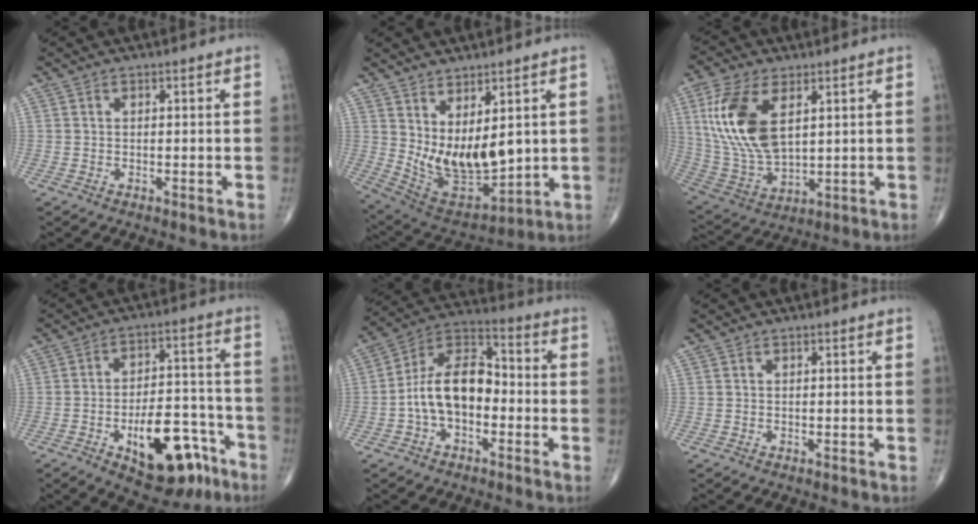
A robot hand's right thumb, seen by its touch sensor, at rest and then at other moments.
{"total": 14.0, "force": [2.6, 6.8, 12.0], "torque": [-0.187, -0.038, 0.078]}
{"total": 16.6, "force": [5.1, 8.7, 13.2], "torque": [-0.269, -0.018, 0.109]}
{"total": 17.2, "force": [-8.2, 8.3, 12.7], "torque": [-0.152, 0.059, -0.108]}
{"total": 13.0, "force": [-2.4, 8.0, 10.0], "torque": [-0.161, 0.048, -0.055]}
{"total": 0.0}